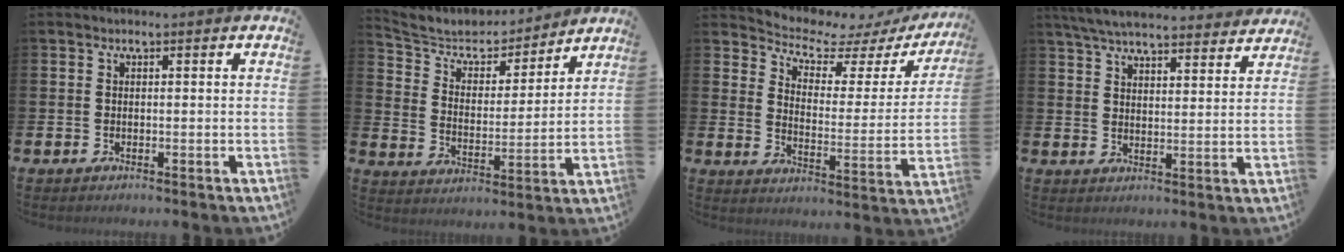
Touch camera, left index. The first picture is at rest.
{"total": 6.2, "force": [5.7, 2.3, 0.7], "torque": [-0.054, -0.043, 0.096]}
{"total": 5.3, "force": [4.8, 1.9, 1.3], "torque": [-0.051, -0.043, 0.075]}
{"total": 6.3, "force": [6.1, 1.0, 1.4], "torque": [-0.043, -0.035, 0.108]}